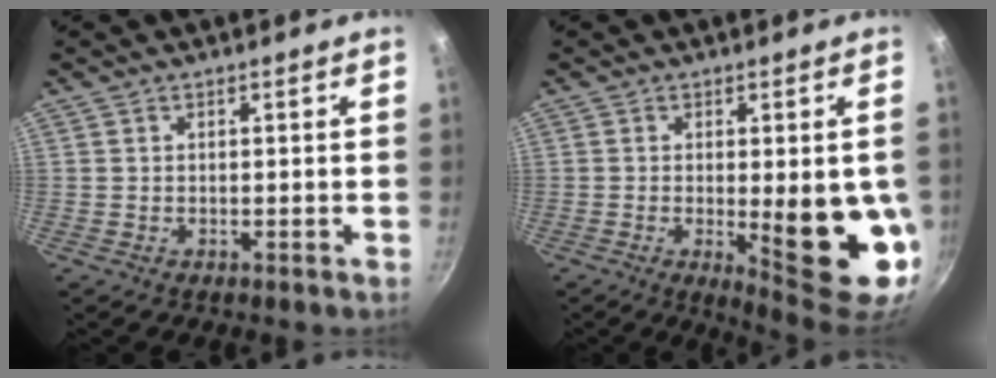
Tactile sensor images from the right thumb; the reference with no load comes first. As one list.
[{"total": 14.5, "force": [-1.8, 3.8, 13.9], "torque": [-0.161, -0.014, -0.011]}]